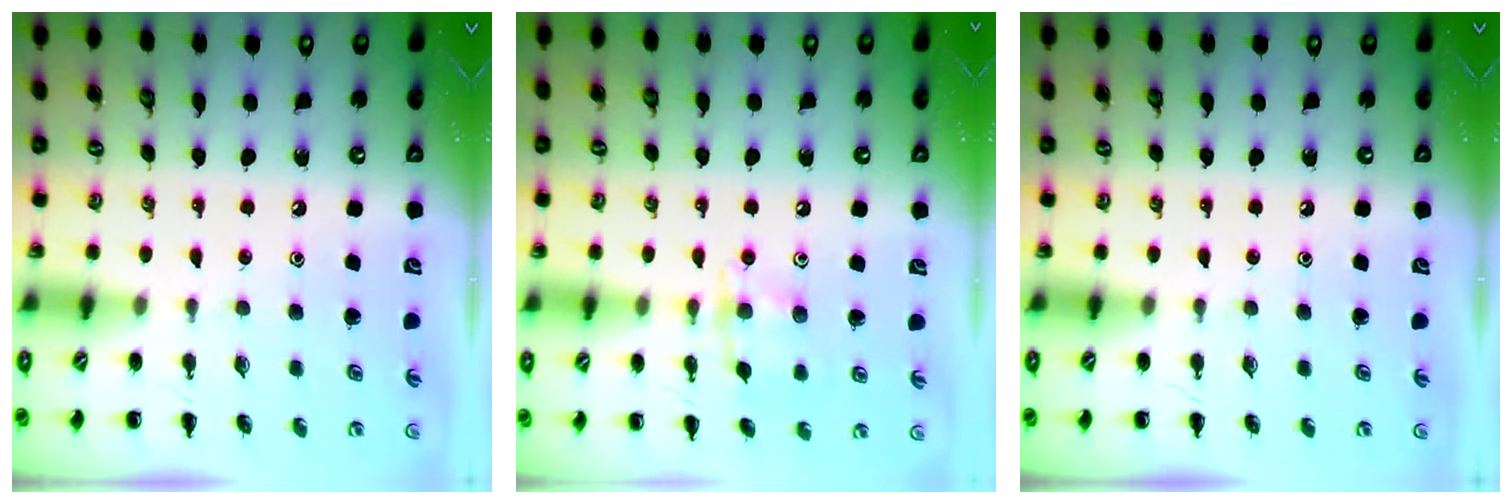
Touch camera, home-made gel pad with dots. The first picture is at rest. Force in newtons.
{"total": 10.4, "press": 10.4, "slide": 0.5}
{"total": 0.0}